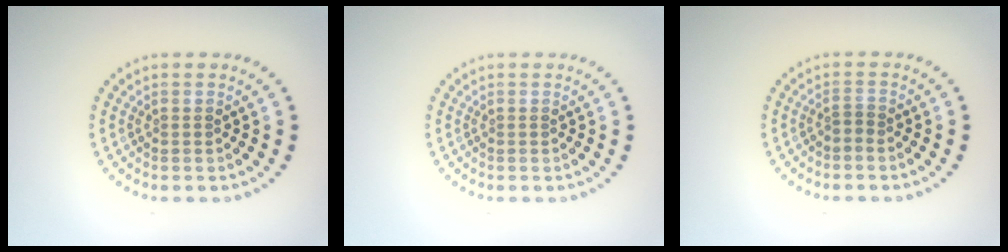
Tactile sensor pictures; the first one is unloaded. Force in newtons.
{"total": 0.0}
{"total": 0.8, "press": 0.4, "slide": 0.7}